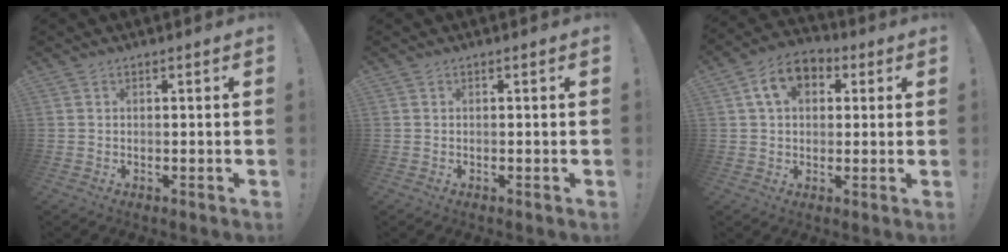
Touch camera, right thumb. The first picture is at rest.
{"total": 0.0}
{"total": 10.1, "force": [3.6, 7.1, 6.2], "torque": [-0.100, 0.006, 0.068]}